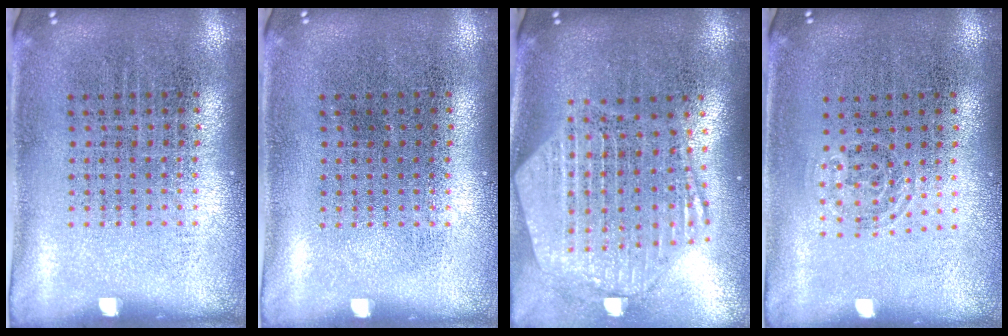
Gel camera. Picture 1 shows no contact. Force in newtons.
{"total": 0.0}
{"total": 2.7, "press": 2.3, "slide": 1.5}
{"total": 0.7, "press": 0.6, "slide": 0.5}